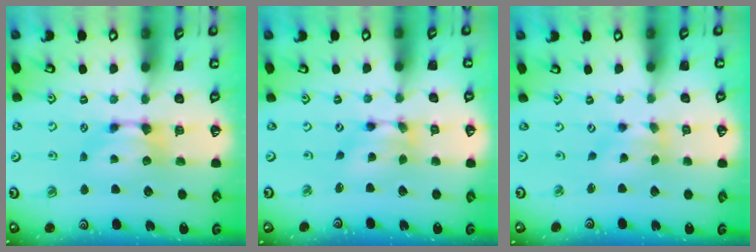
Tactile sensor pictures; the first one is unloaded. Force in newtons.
{"total": 4.1, "press": 3.5, "slide": 2.2}
{"total": 1.5, "press": 0.6, "slide": 1.4}